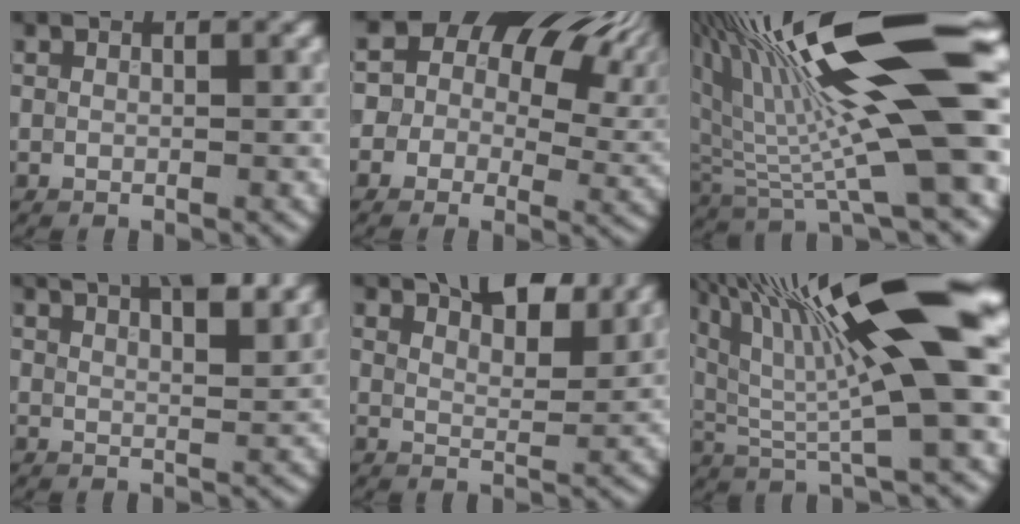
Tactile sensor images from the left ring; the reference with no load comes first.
{"total": 14.3, "force": [3.8, 10.7, 8.6], "torque": [-0.139, 0.029, 0.058]}
{"total": 17.3, "force": [5.0, 4.5, 16.0], "torque": [-0.265, 0.008, 0.080]}
{"total": 7.6, "force": [5.2, 2.5, 4.9], "torque": [-0.039, 0.032, 0.050]}
{"total": 5.8, "force": [4.5, 2.0, 3.0], "torque": [-0.041, 0.014, 0.060]}
{"total": 16.0, "force": [5.3, 3.9, 14.6], "torque": [-0.251, 0.018, 0.091]}